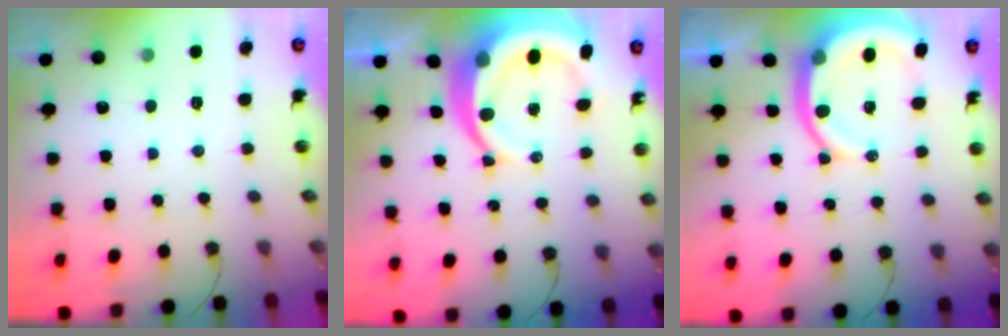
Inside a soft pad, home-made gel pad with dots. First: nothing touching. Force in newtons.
{"total": 14.3, "press": 14.2, "slide": 1.8}
{"total": 11.2, "press": 11.1, "slide": 1.3}